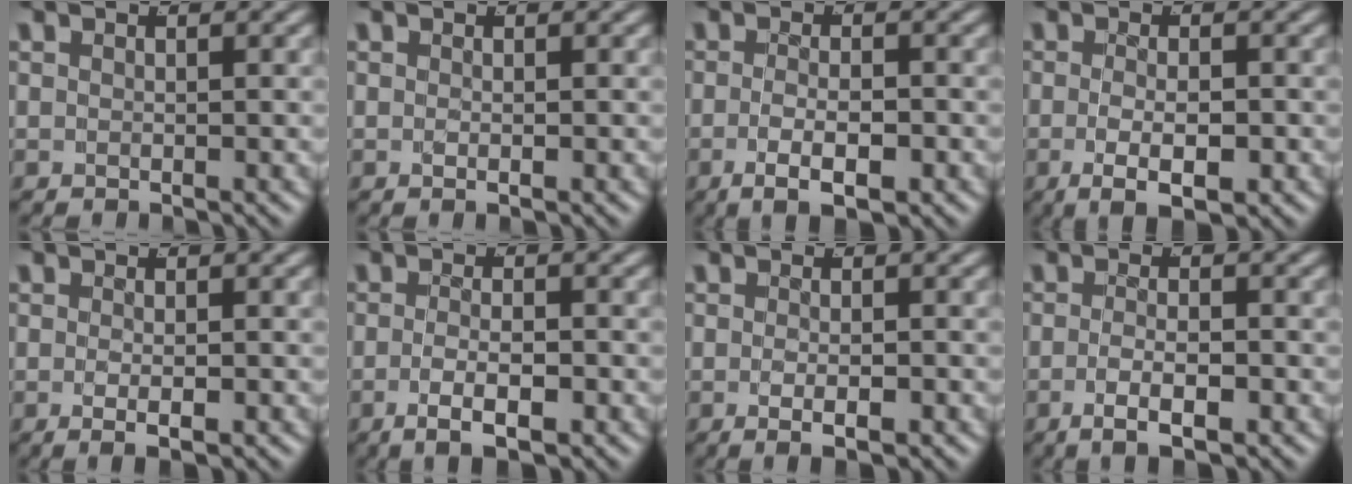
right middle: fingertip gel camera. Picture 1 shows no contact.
{"total": 0.7, "force": [-0.2, -0.6, 0.3], "torque": [-0.005, -0.004, 0.002]}
{"total": 4.5, "force": [-2.2, 1.5, 3.6], "torque": [-0.068, -0.019, -0.025]}
{"total": 4.9, "force": [-2.2, 1.7, 4.1], "torque": [-0.075, -0.023, -0.020]}
{"total": 1.6, "force": [-0.7, -0.3, 1.5], "torque": [-0.029, -0.009, -0.004]}
{"total": 4.0, "force": [-2.1, 1.2, 3.2], "torque": [-0.064, -0.016, -0.025]}
{"total": 2.0, "force": [-1.1, -0.1, 1.7], "torque": [-0.033, -0.009, -0.010]}
{"total": 3.6, "force": [-2.0, 0.9, 2.8], "torque": [-0.057, -0.015, -0.025]}